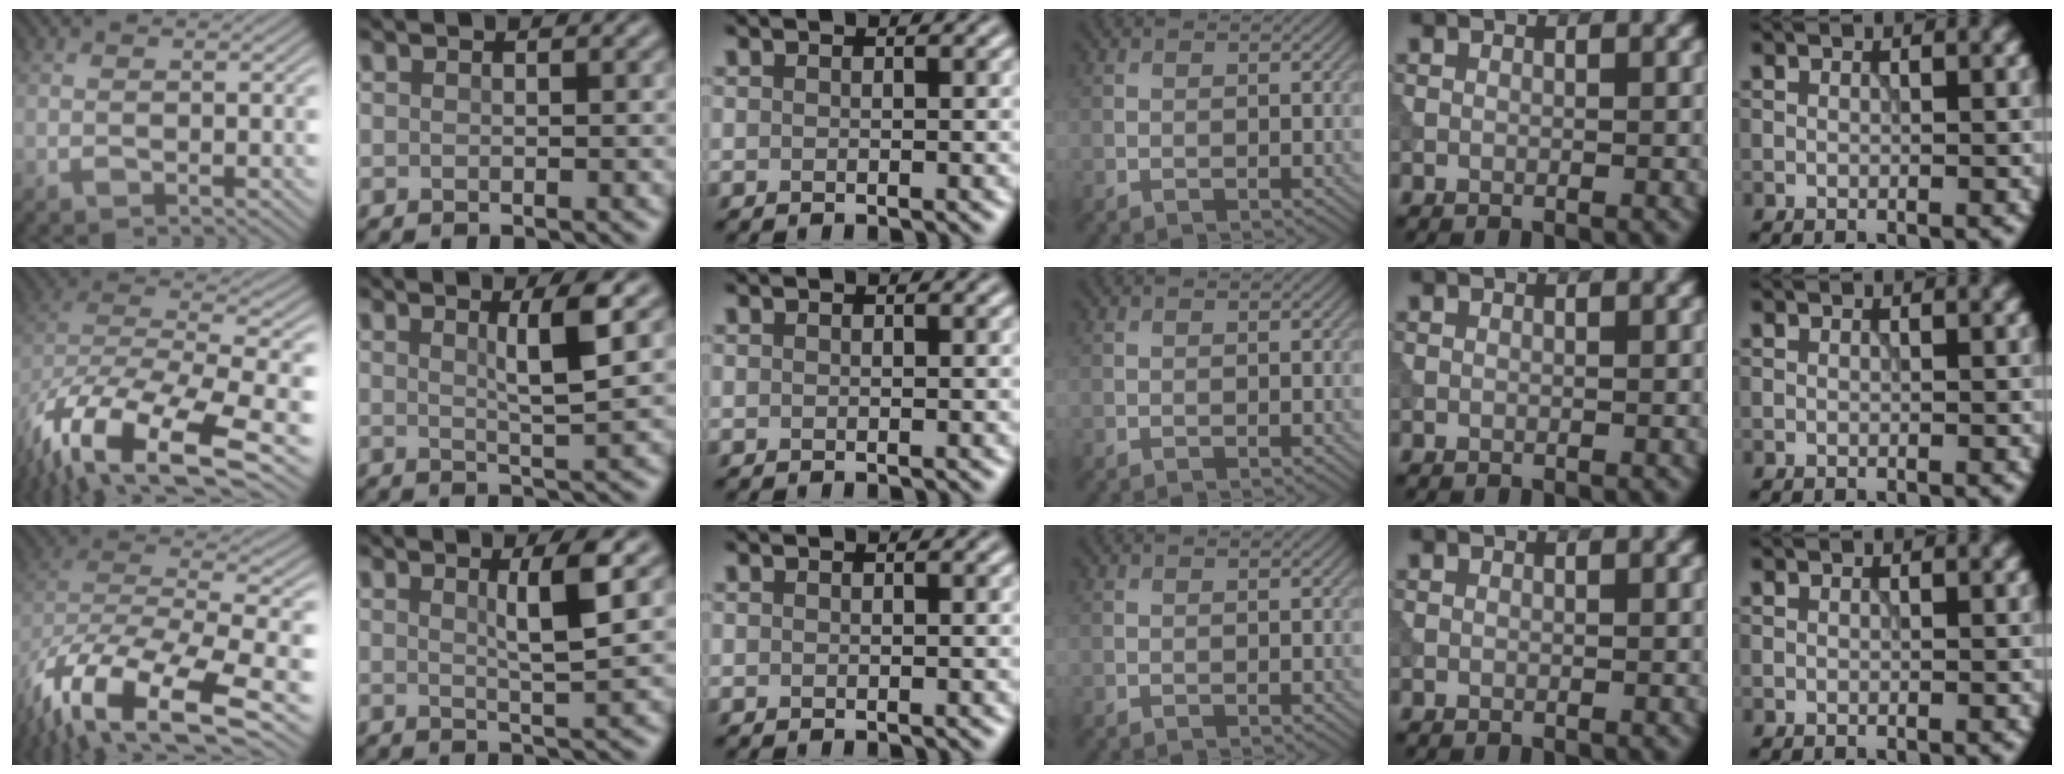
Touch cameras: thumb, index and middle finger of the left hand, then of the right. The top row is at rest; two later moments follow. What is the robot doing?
{"motion": "extract", "object": "tissue"}